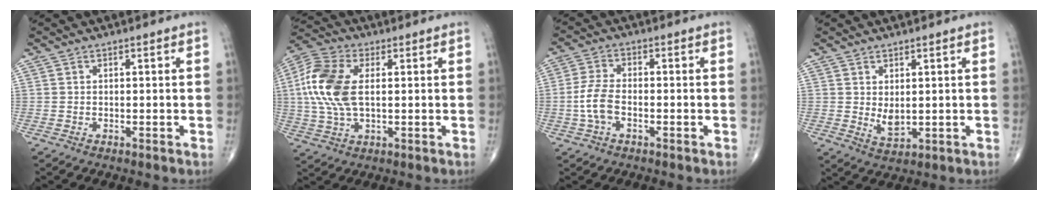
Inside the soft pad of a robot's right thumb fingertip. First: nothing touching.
{"total": 13.2, "force": [1.6, 7.3, 10.9], "torque": [-0.248, 0.013, 0.028]}
{"total": 5.8, "force": [-1.5, 3.0, 4.7], "torque": [-0.108, 0.017, -0.032]}
{"total": 3.6, "force": [0.6, 1.9, 3.0], "torque": [-0.044, -0.015, 0.018]}